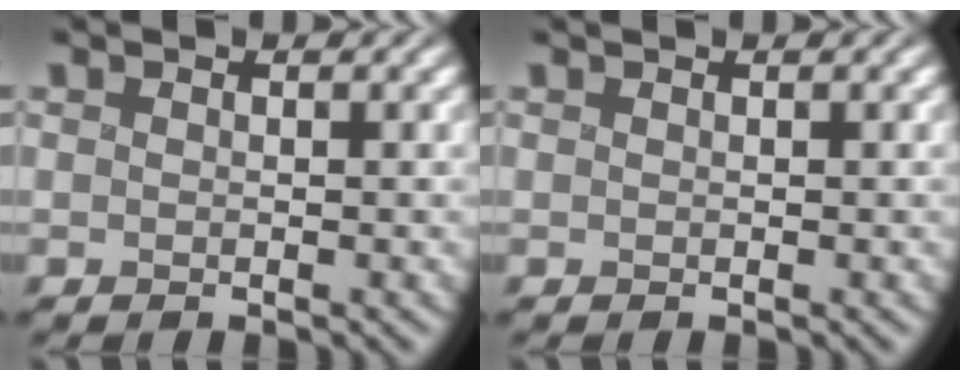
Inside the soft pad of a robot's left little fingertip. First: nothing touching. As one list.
[{"total": 0.0}]